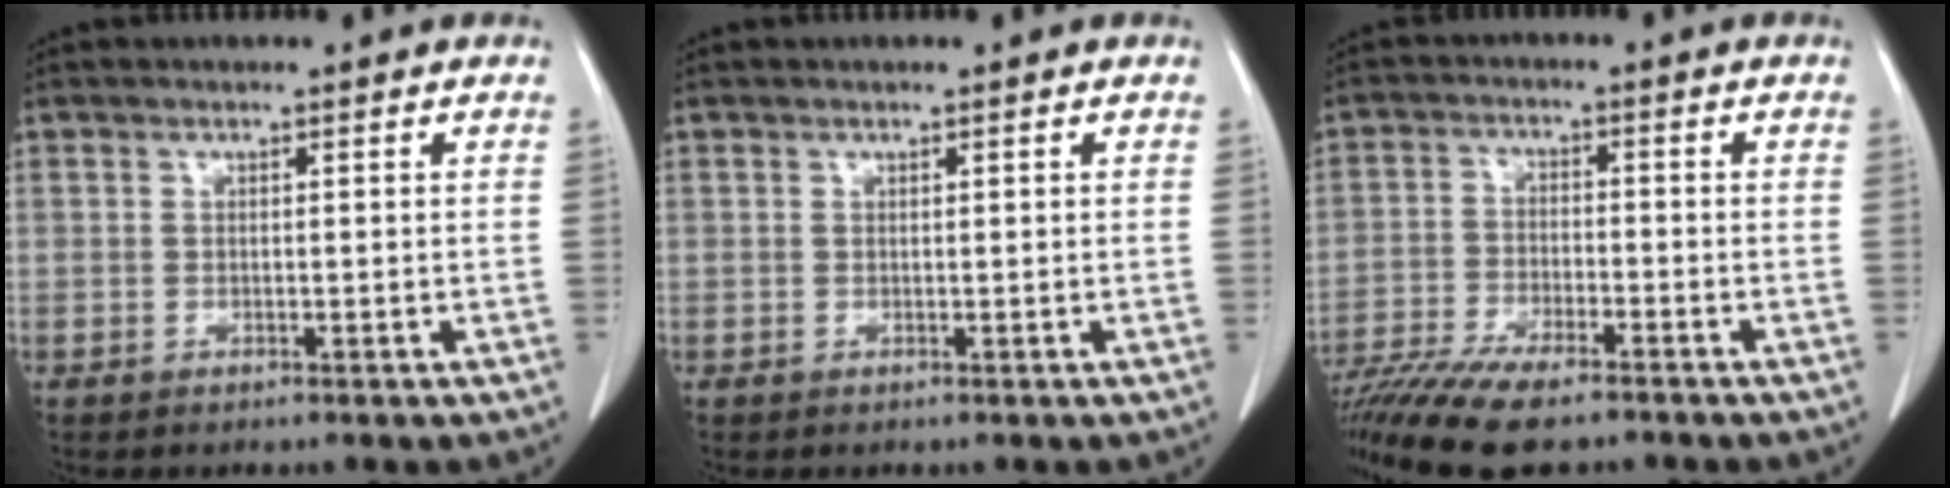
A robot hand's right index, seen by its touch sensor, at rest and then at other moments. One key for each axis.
{"total": 0.0}
{"total": 16.2, "fx": -12.9, "fy": 3.7, "fz": 9.0, "tx": -0.190, "ty": -0.027, "tz": -0.220}